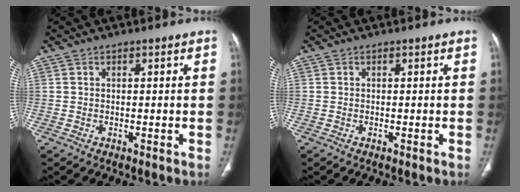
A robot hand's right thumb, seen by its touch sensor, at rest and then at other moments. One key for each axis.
{"total": 0.0}